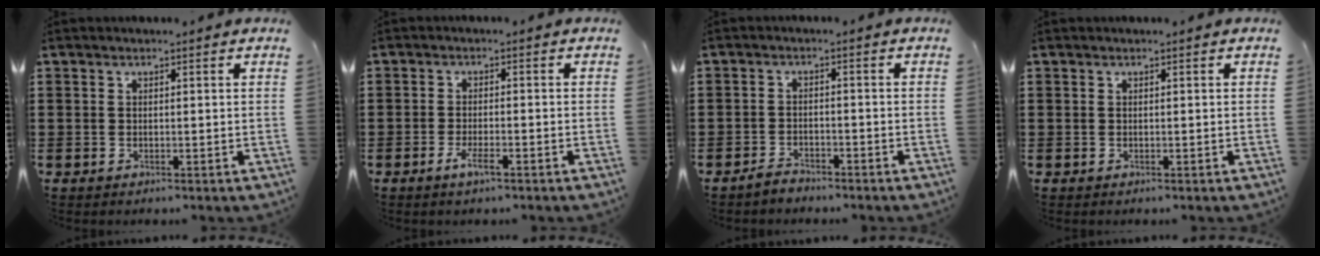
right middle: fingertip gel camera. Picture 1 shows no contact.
{"total": 2.9, "force": [-1.5, 0.5, 2.4], "torque": [-0.047, -0.002, -0.029]}
{"total": 2.0, "force": [-2.0, 0.4, 0.3], "torque": [-0.011, 0.002, -0.040]}
{"total": 0.0}